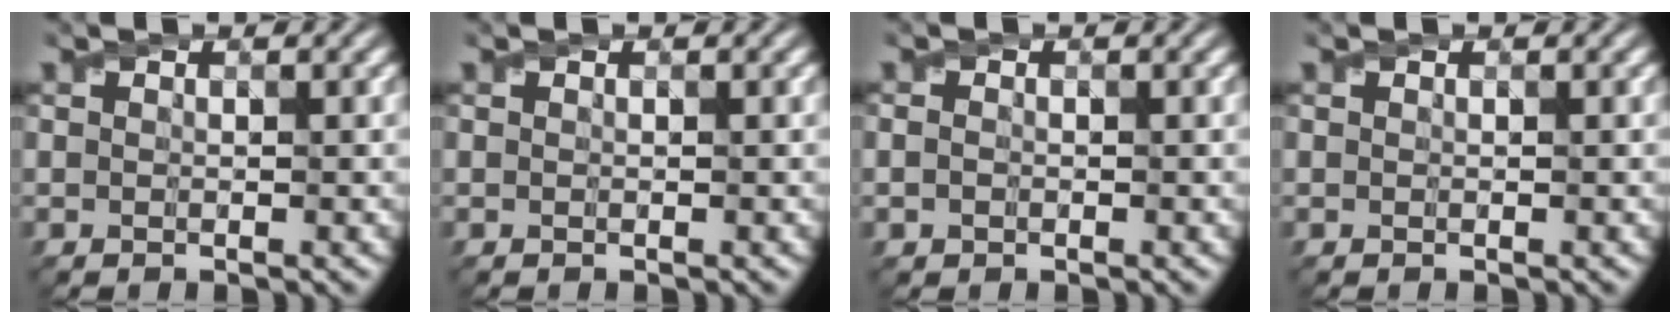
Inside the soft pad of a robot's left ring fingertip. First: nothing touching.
{"total": 0.0}
{"total": 0.7, "force": [-0.2, 0.6, 0.4], "torque": [-0.008, -0.002, -0.005]}
{"total": 0.0}